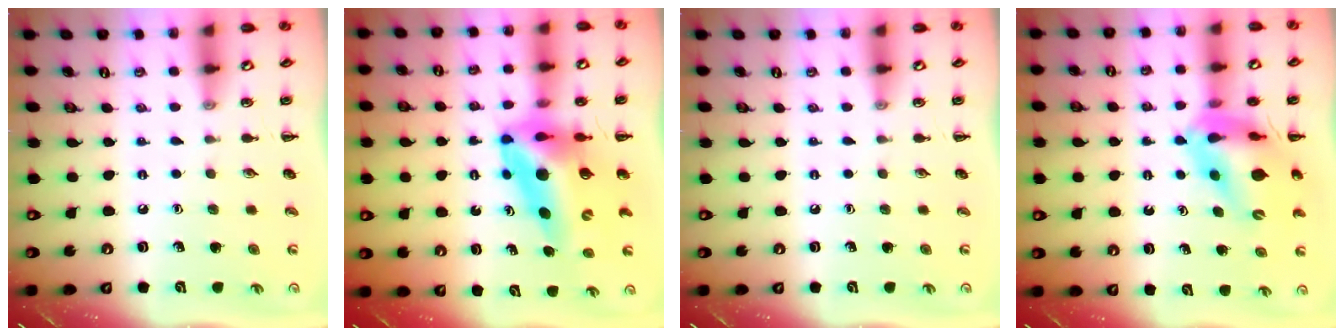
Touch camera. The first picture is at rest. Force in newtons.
{"total": 14.9, "press": 14.1, "slide": 4.9}
{"total": 0.0}
{"total": 13.3, "press": 12.6, "slide": 4.0}